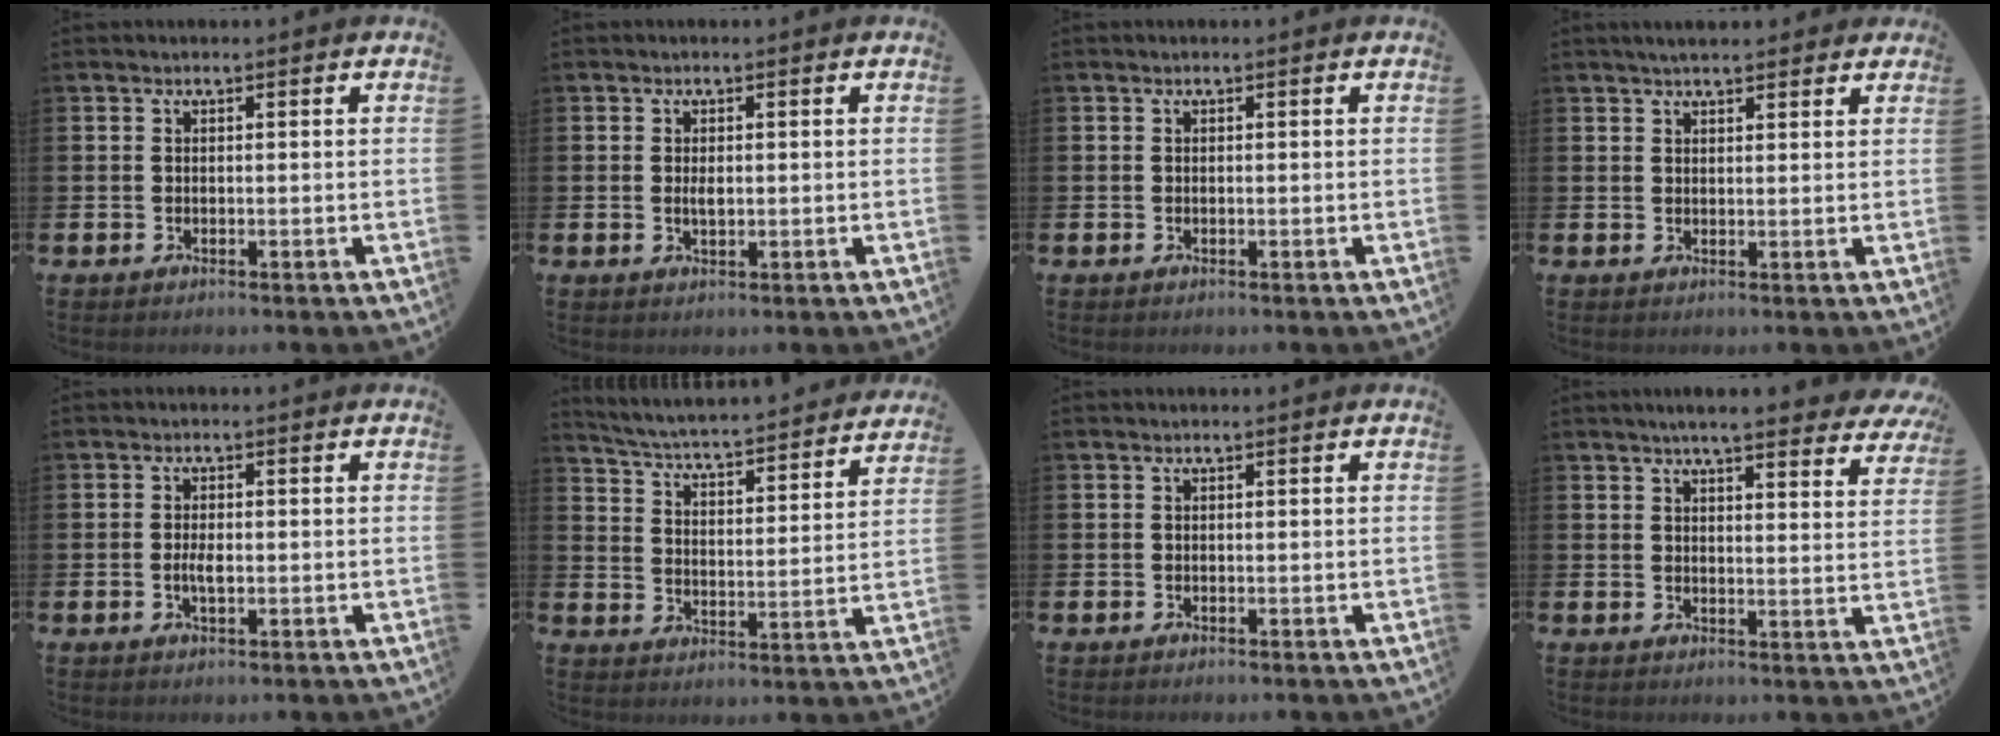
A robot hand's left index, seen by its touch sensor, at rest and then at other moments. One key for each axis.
{"total": 1.3, "fx": 0.2, "fy": 0.6, "fz": 1.1, "tx": -0.018, "ty": 0.001, "tz": 0.001}
{"total": 0.0}
{"total": 2.9, "fx": 2.6, "fy": 0.7, "fz": 0.9, "tx": -0.008, "ty": -0.007, "tz": 0.045}
{"total": 2.1, "fx": -0.2, "fy": 0.9, "fz": 1.9, "tx": -0.030, "ty": -0.001, "tz": -0.006}
{"total": 4.9, "fx": 4.7, "fy": 0.2, "fz": 1.2, "tx": -0.045, "ty": -0.049, "tz": 0.073}
{"total": 0.0}
{"total": 5.4, "fx": 5.0, "fy": 0.2, "fz": 2.0, "tx": -0.040, "ty": -0.028, "tz": 0.085}